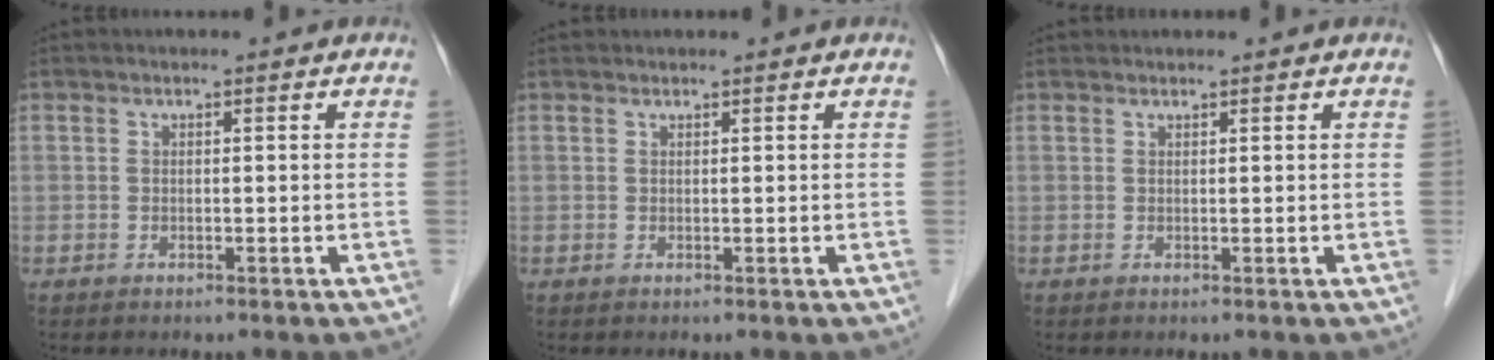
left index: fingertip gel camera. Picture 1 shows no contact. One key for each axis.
{"total": 0.8, "fx": 0.7, "fy": 0.3, "fz": 0.0, "tx": 0.006, "ty": 0.008, "tz": 0.014}
{"total": 1.1, "fx": 1.0, "fy": 0.4, "fz": 0.1, "tx": 0.007, "ty": 0.012, "tz": 0.018}